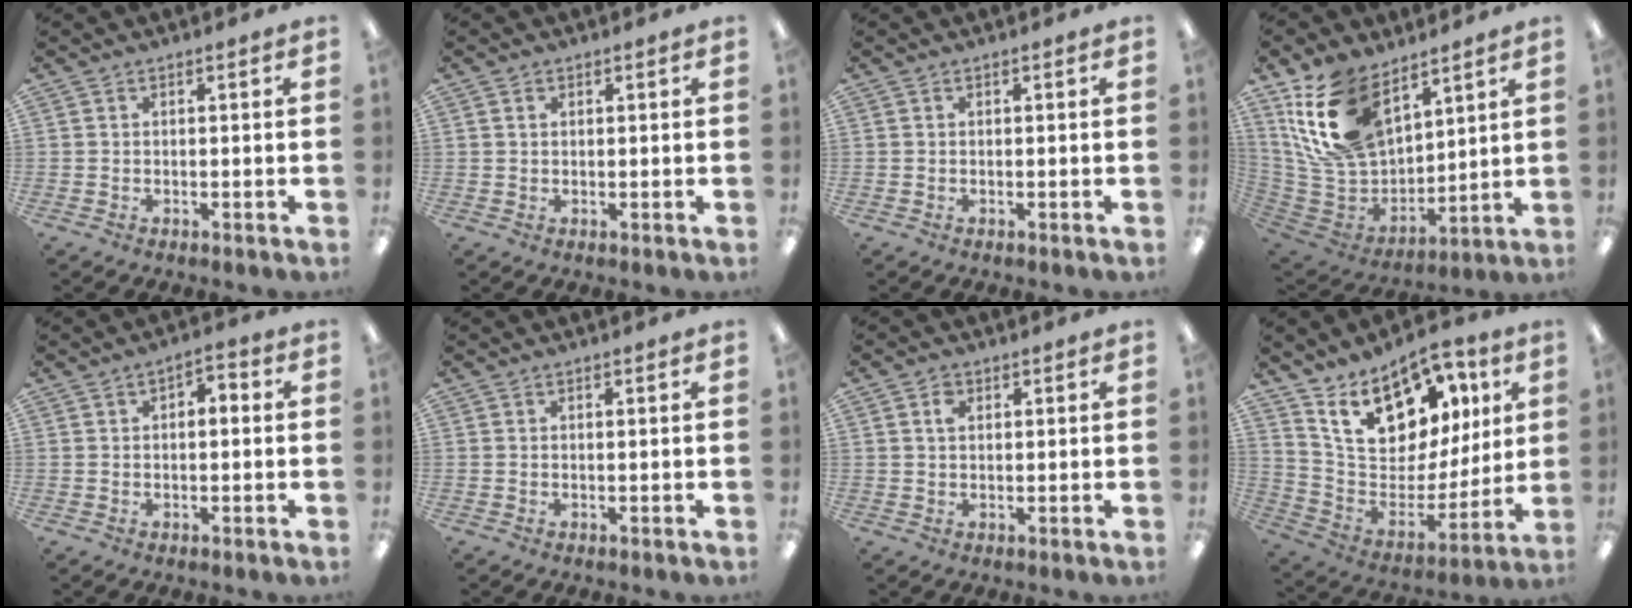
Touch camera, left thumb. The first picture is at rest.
{"total": 1.1, "force": [0.4, 0.9, 0.5], "torque": [-0.011, 0.005, 0.008]}
{"total": 0.0}
{"total": 20.7, "force": [11.1, 12.6, 12.0], "torque": [-0.271, -0.040, 0.209]}
{"total": 2.5, "force": [-0.7, 1.8, 1.7], "torque": [-0.020, 0.008, -0.017]}
{"total": 0.0}
{"total": 2.7, "force": [1.1, 1.9, 1.5], "torque": [-0.026, 0.002, 0.018]}
{"total": 19.6, "force": [12.8, 10.9, 10.1], "torque": [-0.175, -0.069, 0.229]}